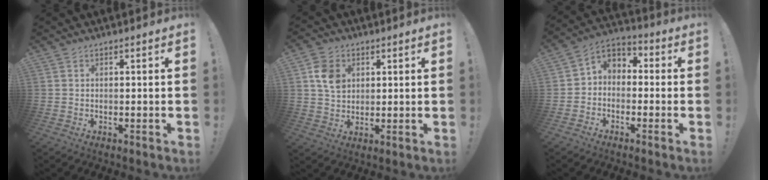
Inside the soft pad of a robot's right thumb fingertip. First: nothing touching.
{"total": 8.9, "force": [2.8, 6.9, 4.7], "torque": [-0.064, 0.004, 0.056]}
{"total": 5.3, "force": [-2.4, 4.3, 1.9], "torque": [-0.030, 0.016, -0.041]}